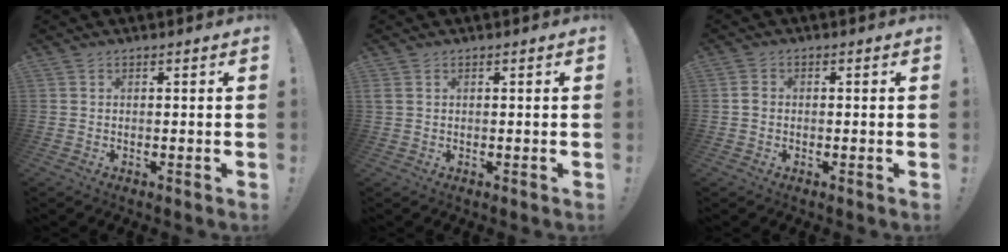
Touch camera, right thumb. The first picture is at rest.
{"total": 1.1, "force": [0.5, 0.7, 0.7], "torque": [-0.024, 0.005, 0.012]}
{"total": 1.6, "force": [-0.4, 1.4, 0.6], "torque": [-0.010, 0.007, -0.006]}